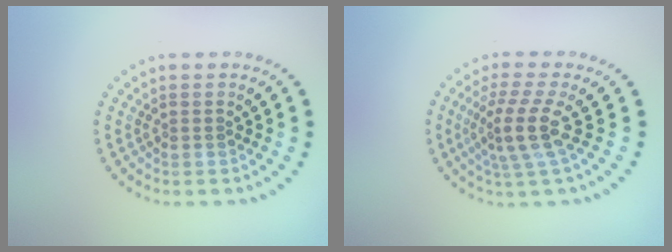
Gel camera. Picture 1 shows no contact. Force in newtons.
{"total": 3.7, "press": 2.8, "slide": 2.4}